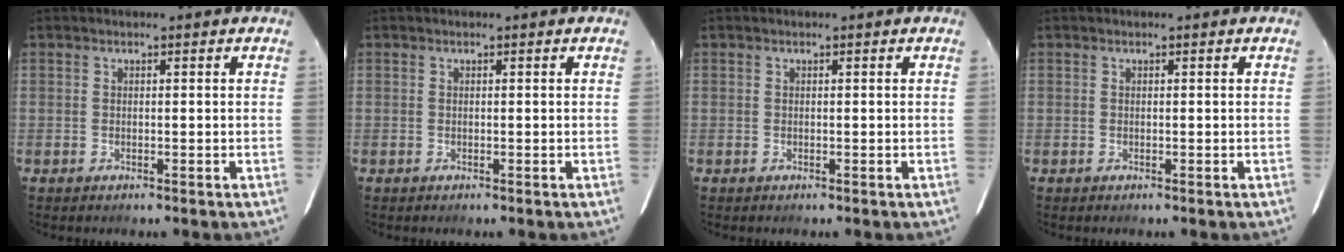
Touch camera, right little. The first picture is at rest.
{"total": 0.0}
{"total": 0.0}
{"total": 0.0}